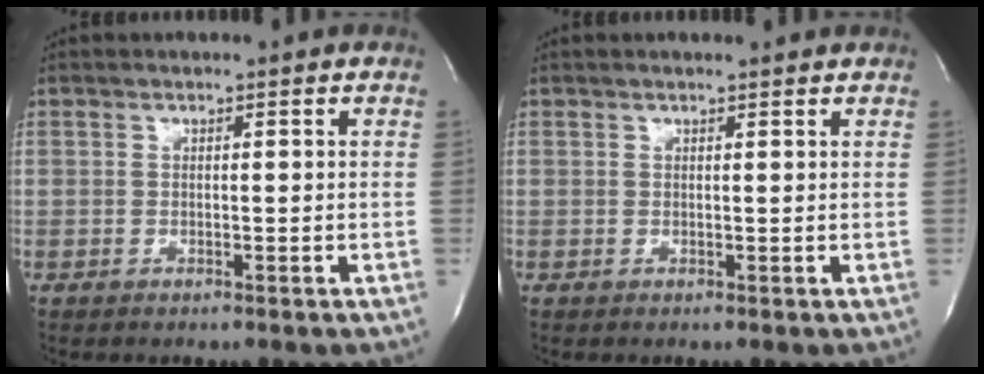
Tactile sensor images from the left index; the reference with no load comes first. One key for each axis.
{"total": 1.7, "fx": 1.7, "fy": 0.1, "fz": 0.4, "tx": -0.010, "ty": 0.003, "tz": 0.015}